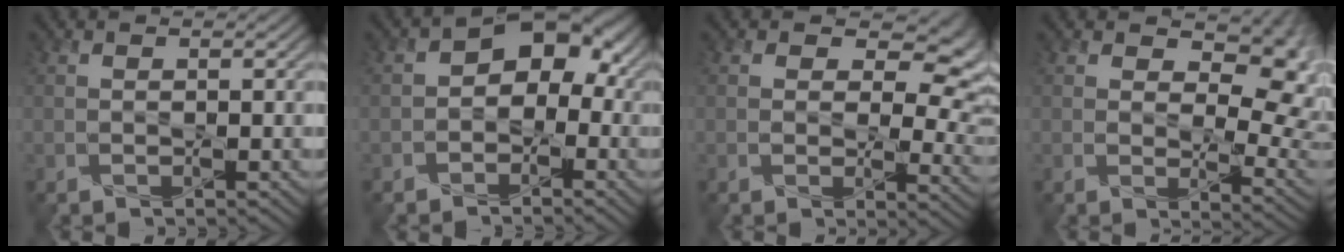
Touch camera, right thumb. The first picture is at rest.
{"total": 6.8, "force": [-0.8, 4.9, 4.8], "torque": [-0.054, 0.011, -0.031]}
{"total": 9.7, "force": [2.7, 6.2, 7.0], "torque": [-0.090, -0.018, 0.044]}
{"total": 12.5, "force": [3.8, 7.6, 9.1], "torque": [-0.114, -0.016, 0.070]}